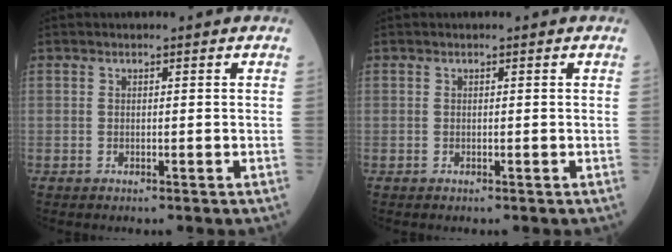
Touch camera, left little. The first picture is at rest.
{"total": 0.0}